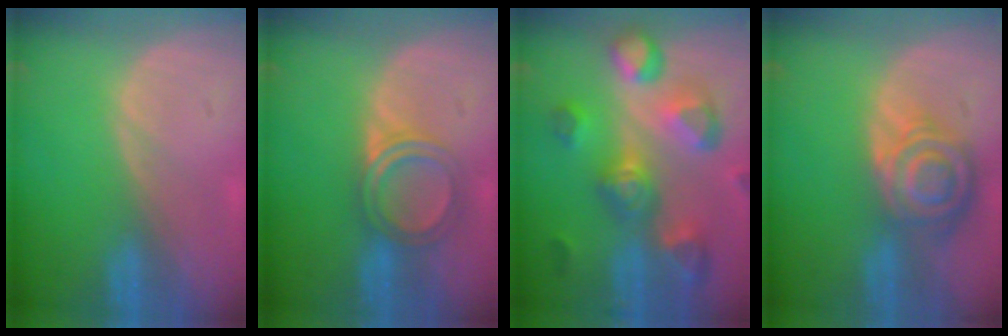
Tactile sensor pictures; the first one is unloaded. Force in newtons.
{"total": 5.0, "press": 4.8, "slide": 1.4}
{"total": 11.2, "press": 10.0, "slide": 5.0}
{"total": 8.3, "press": 7.2, "slide": 4.0}